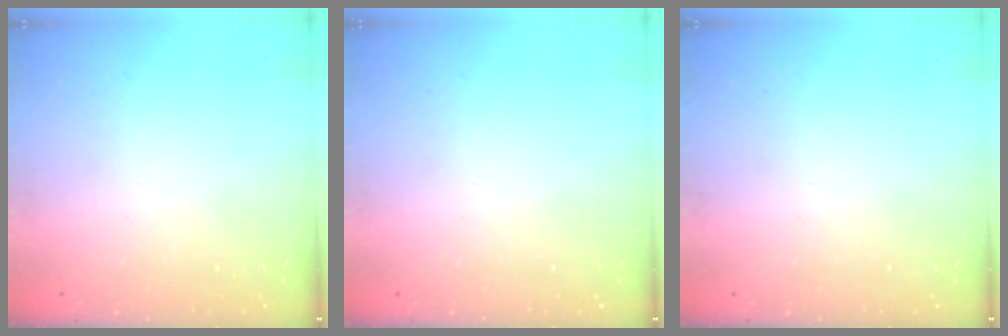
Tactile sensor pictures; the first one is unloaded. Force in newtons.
{"total": 0.0}
{"total": 0.0}